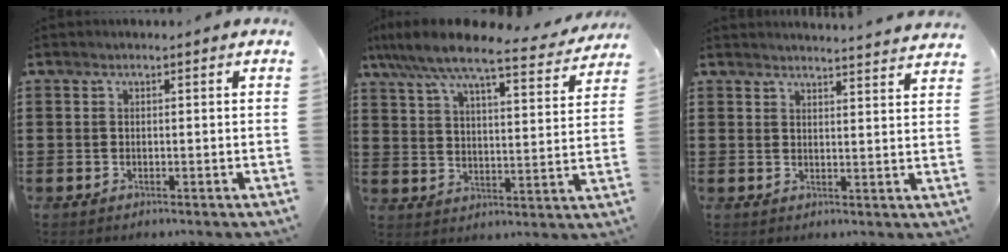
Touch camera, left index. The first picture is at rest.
{"total": 8.3, "force": [7.3, 0.8, 4.0], "torque": [-0.107, -0.038, 0.122]}
{"total": 3.1, "force": [3.0, -0.7, 0.1], "torque": [-0.010, -0.018, 0.055]}